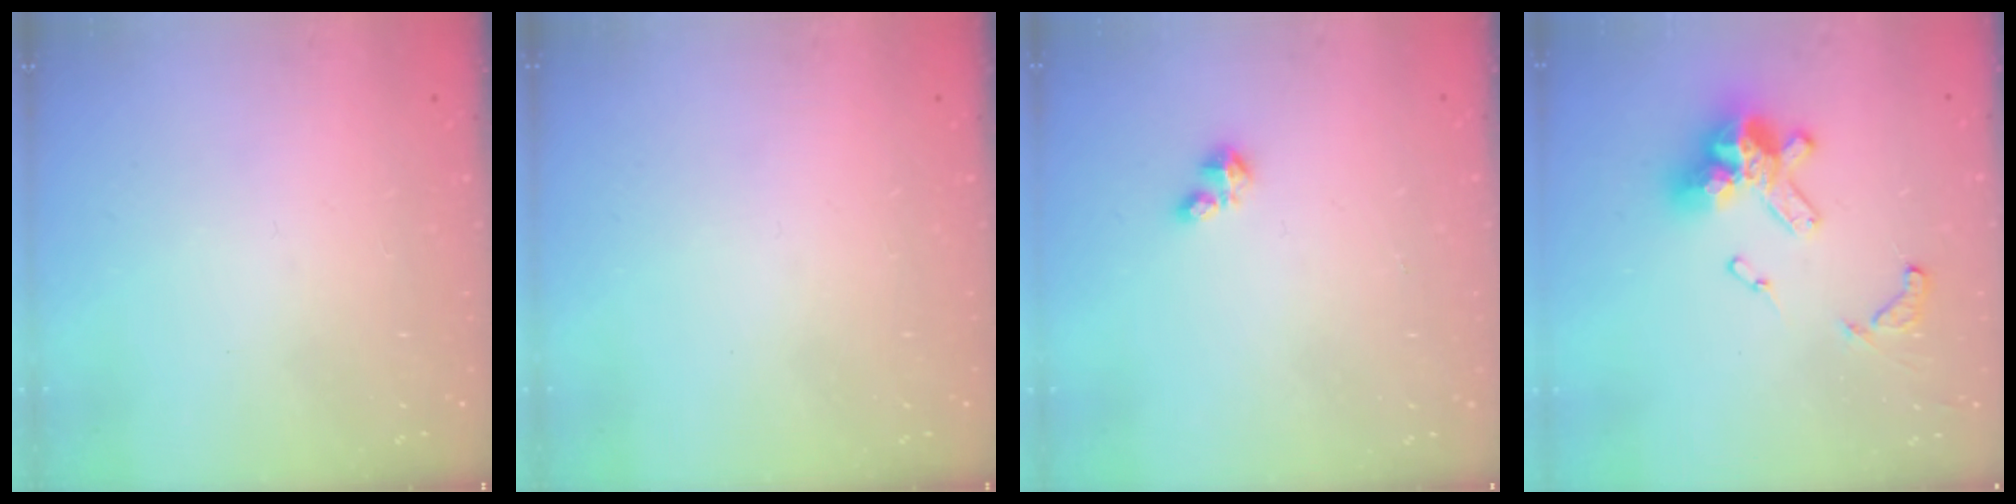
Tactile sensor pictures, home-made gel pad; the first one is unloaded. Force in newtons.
{"total": 0.0}
{"total": 1.6, "press": 1.5, "slide": 0.4}
{"total": 15.1, "press": 15.0, "slide": 1.6}